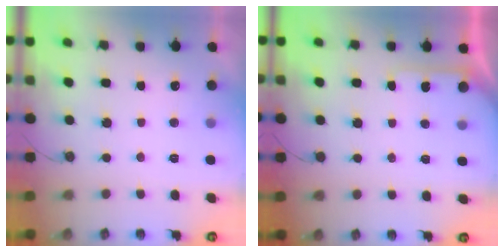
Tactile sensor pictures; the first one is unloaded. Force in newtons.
{"total": 4.9, "press": 4.9, "slide": 0.4}